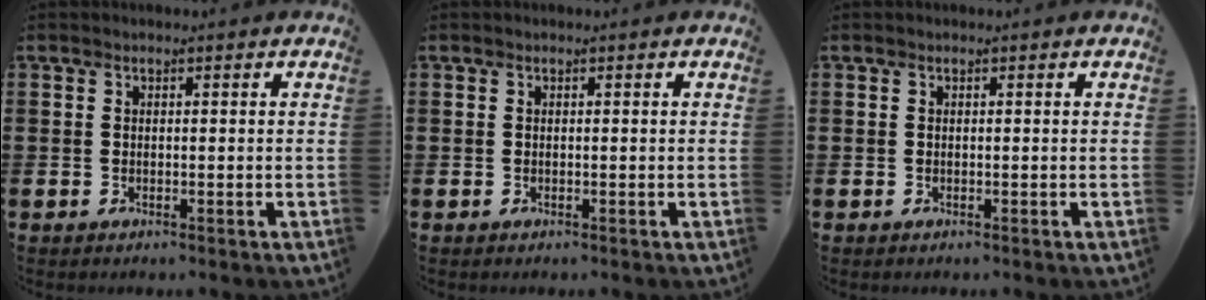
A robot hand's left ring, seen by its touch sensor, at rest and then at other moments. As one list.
[{"total": 0.0}, {"total": 0.0}]